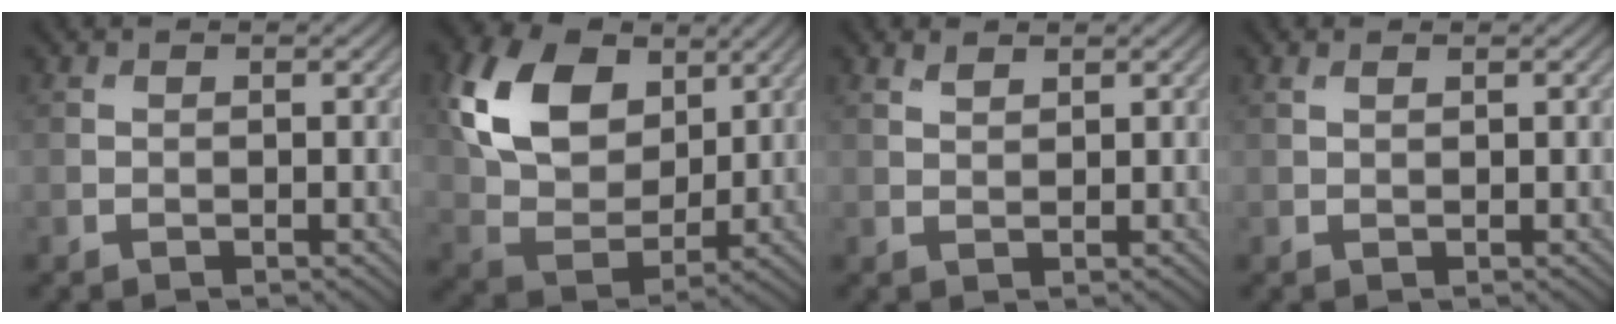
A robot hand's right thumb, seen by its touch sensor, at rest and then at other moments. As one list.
[{"total": 12.5, "force": [4.8, 8.4, 7.8], "torque": [-0.182, 0.008, 0.090]}, {"total": 1.2, "force": [1.0, 0.4, 0.5], "torque": [-0.016, -0.001, 0.022]}, {"total": 0.7, "force": [0.5, 0.2, 0.4], "torque": [-0.010, 0.002, 0.011]}]